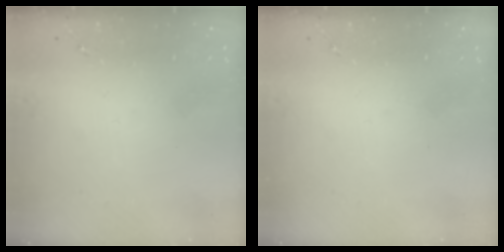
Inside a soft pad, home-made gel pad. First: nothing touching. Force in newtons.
{"total": 0.0}